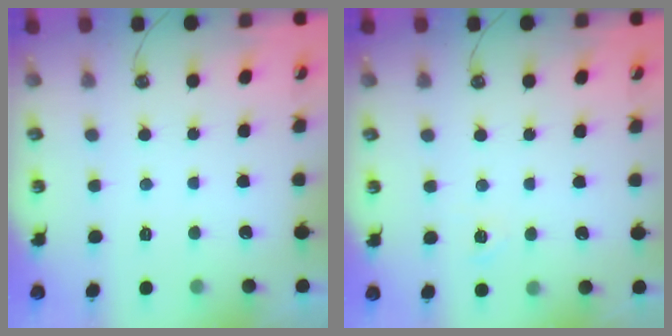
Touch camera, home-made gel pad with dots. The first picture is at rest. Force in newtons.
{"total": 4.1, "press": 4.1, "slide": 0.5}